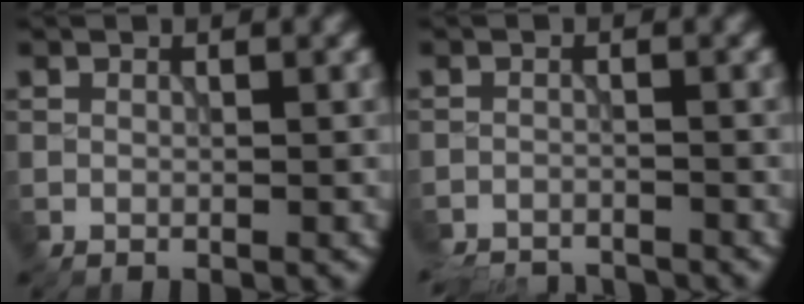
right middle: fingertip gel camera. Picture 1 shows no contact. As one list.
[{"total": 6.6, "force": [-6.4, 1.1, 1.1], "torque": [-0.017, -0.015, -0.100]}]